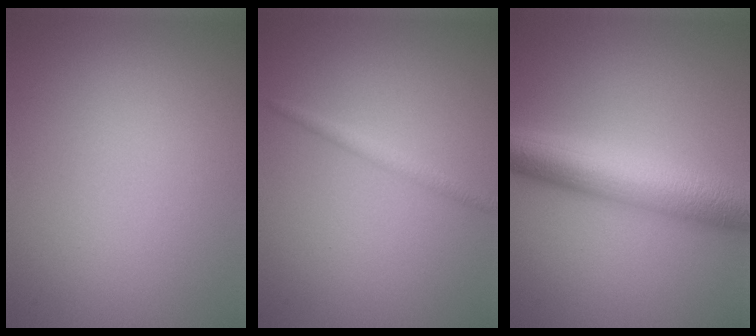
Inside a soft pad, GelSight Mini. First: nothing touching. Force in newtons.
{"total": 1.3, "press": 1.3, "slide": 0.0}
{"total": 7.9, "press": 7.9, "slide": 0.1}